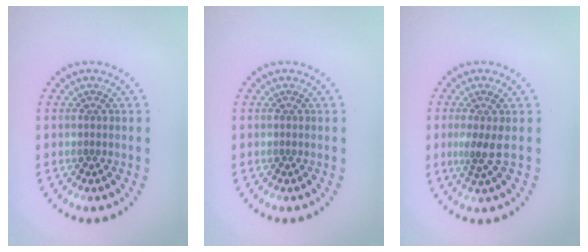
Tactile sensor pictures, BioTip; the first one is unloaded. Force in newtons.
{"total": 0.0}
{"total": 2.1, "press": 1.5, "slide": 1.4}